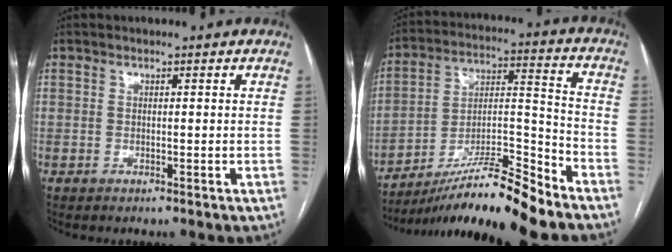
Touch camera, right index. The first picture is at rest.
{"total": 15.8, "force": [-13.2, -0.5, 8.7], "torque": [-0.152, 0.012, -0.226]}